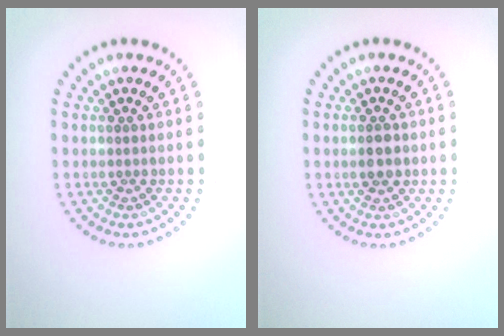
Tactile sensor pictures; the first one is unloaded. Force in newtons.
{"total": 2.4, "press": 2.4, "slide": 0.1}